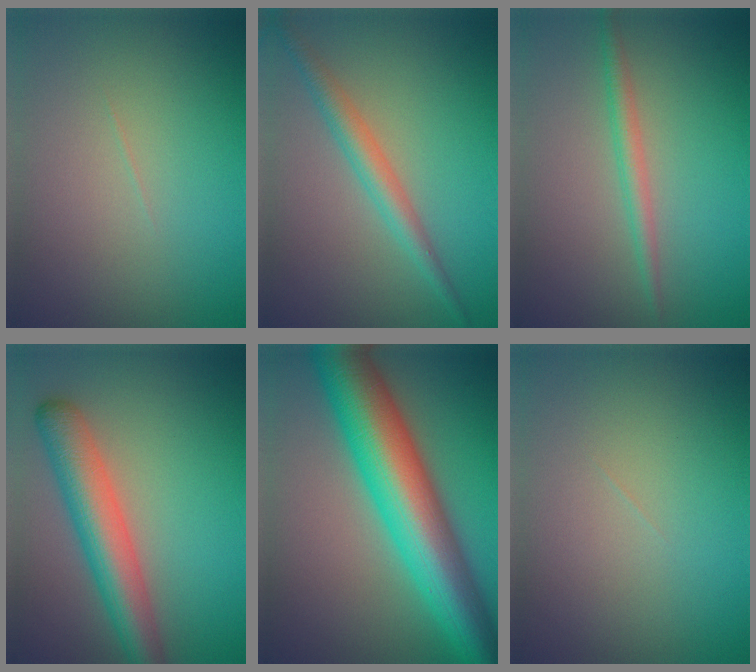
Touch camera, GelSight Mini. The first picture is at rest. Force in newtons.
{"total": 2.8, "press": 2.8, "slide": 0.1}
{"total": 1.8, "press": 1.8, "slide": 0.1}
{"total": 6.1, "press": 6.1, "slide": 0.2}
{"total": 12.3, "press": 12.3, "slide": 0.1}
{"total": 0.0}